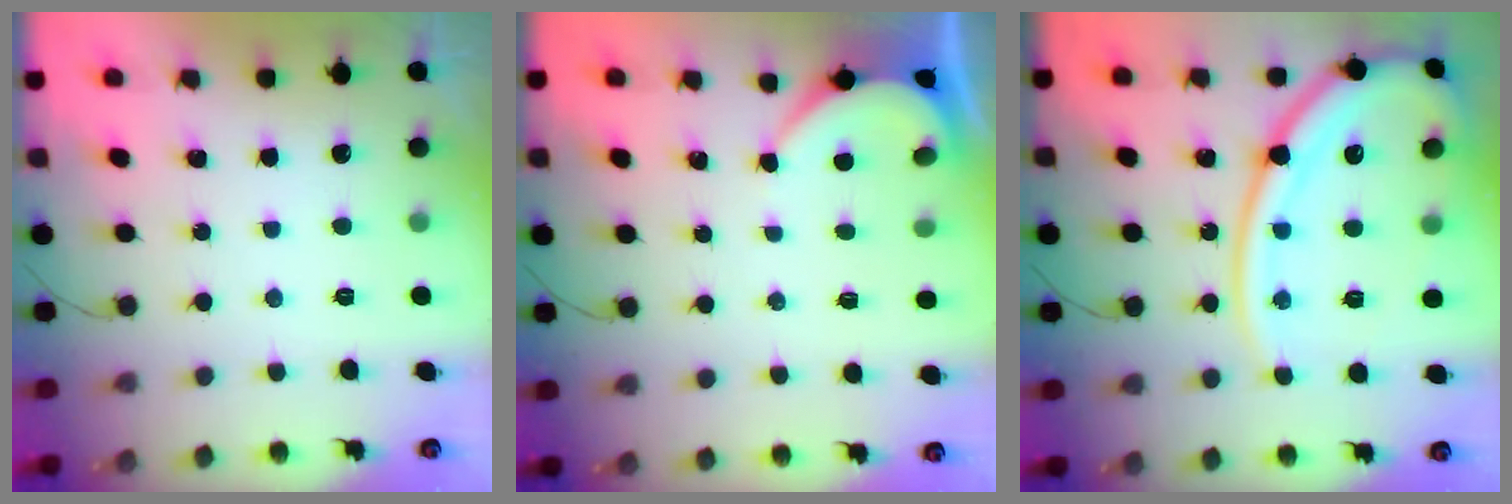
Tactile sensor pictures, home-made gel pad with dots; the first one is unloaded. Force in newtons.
{"total": 2.3, "press": 2.3, "slide": 0.2}
{"total": 20.1, "press": 20.0, "slide": 2.4}